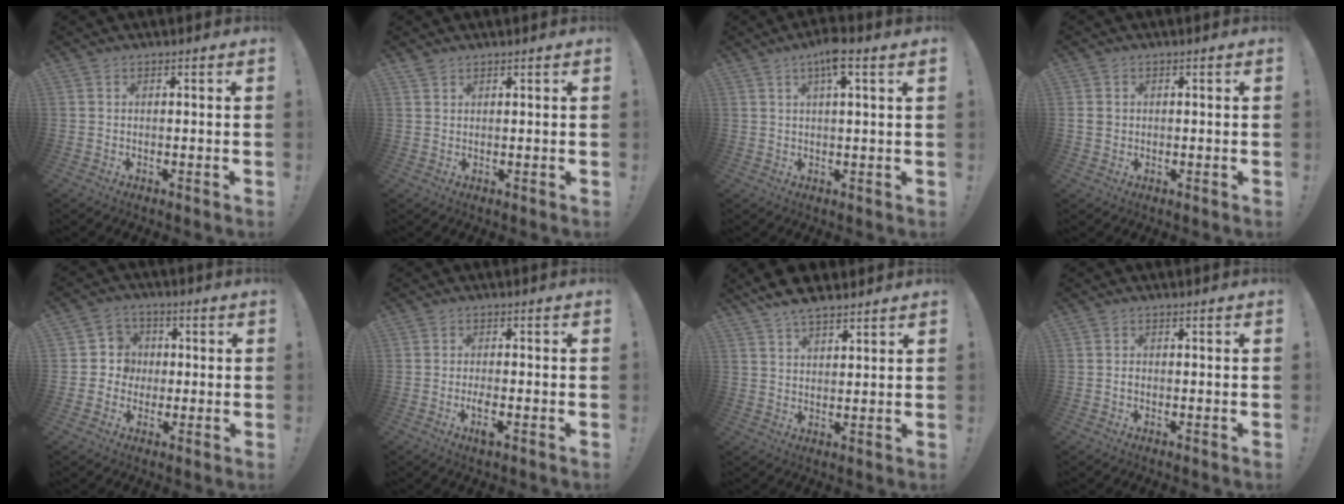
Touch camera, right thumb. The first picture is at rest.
{"total": 1.3, "force": [1.1, 0.6, 0.4], "torque": [-0.008, -0.003, 0.022]}
{"total": 5.8, "force": [2.9, 0.8, 5.0], "torque": [-0.084, -0.005, 0.044]}
{"total": 2.6, "force": [0.3, 2.4, 1.0], "torque": [-0.017, 0.004, 0.007]}
{"total": 6.9, "force": [-0.6, 6.7, 1.3], "torque": [-0.014, 0.009, -0.009]}
{"total": 3.1, "force": [-1.4, 0.4, 2.8], "torque": [-0.058, -0.003, -0.024]}
{"total": 7.3, "force": [6.0, 2.7, 3.2], "torque": [-0.049, -0.031, 0.111]}
{"total": 1.4, "force": [-0.8, 0.8, 0.7], "torque": [-0.022, 0.008, -0.014]}